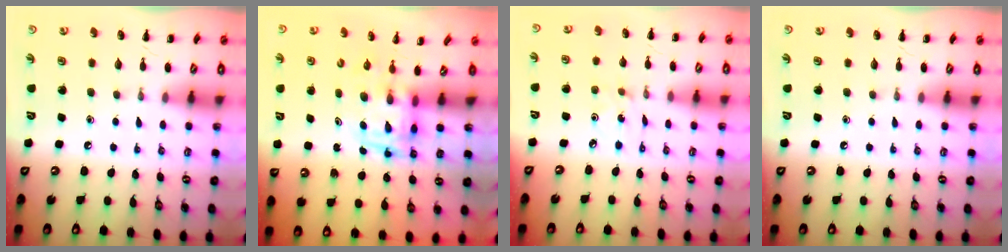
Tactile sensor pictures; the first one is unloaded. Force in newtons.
{"total": 3.8, "press": 3.7, "slide": 0.7}
{"total": 1.0, "press": 1.0, "slide": 0.3}
{"total": 0.0}